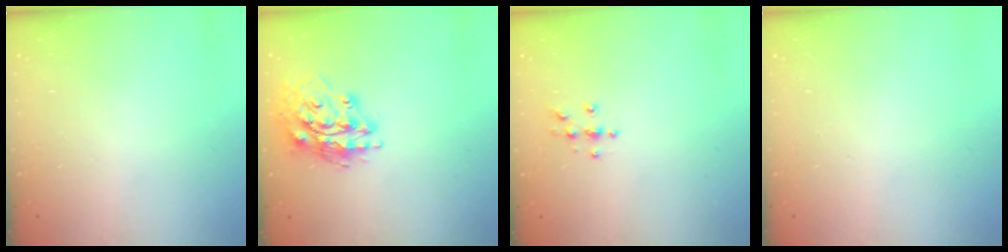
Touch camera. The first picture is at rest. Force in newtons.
{"total": 16.9, "press": 16.7, "slide": 2.3}
{"total": 3.8, "press": 3.8, "slide": 0.5}
{"total": 0.0}